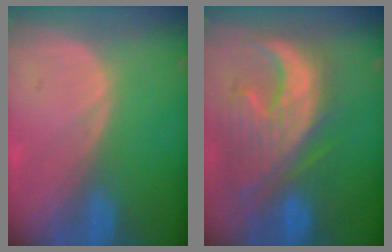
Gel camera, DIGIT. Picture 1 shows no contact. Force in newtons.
{"total": 12.3, "press": 11.3, "slide": 4.8}